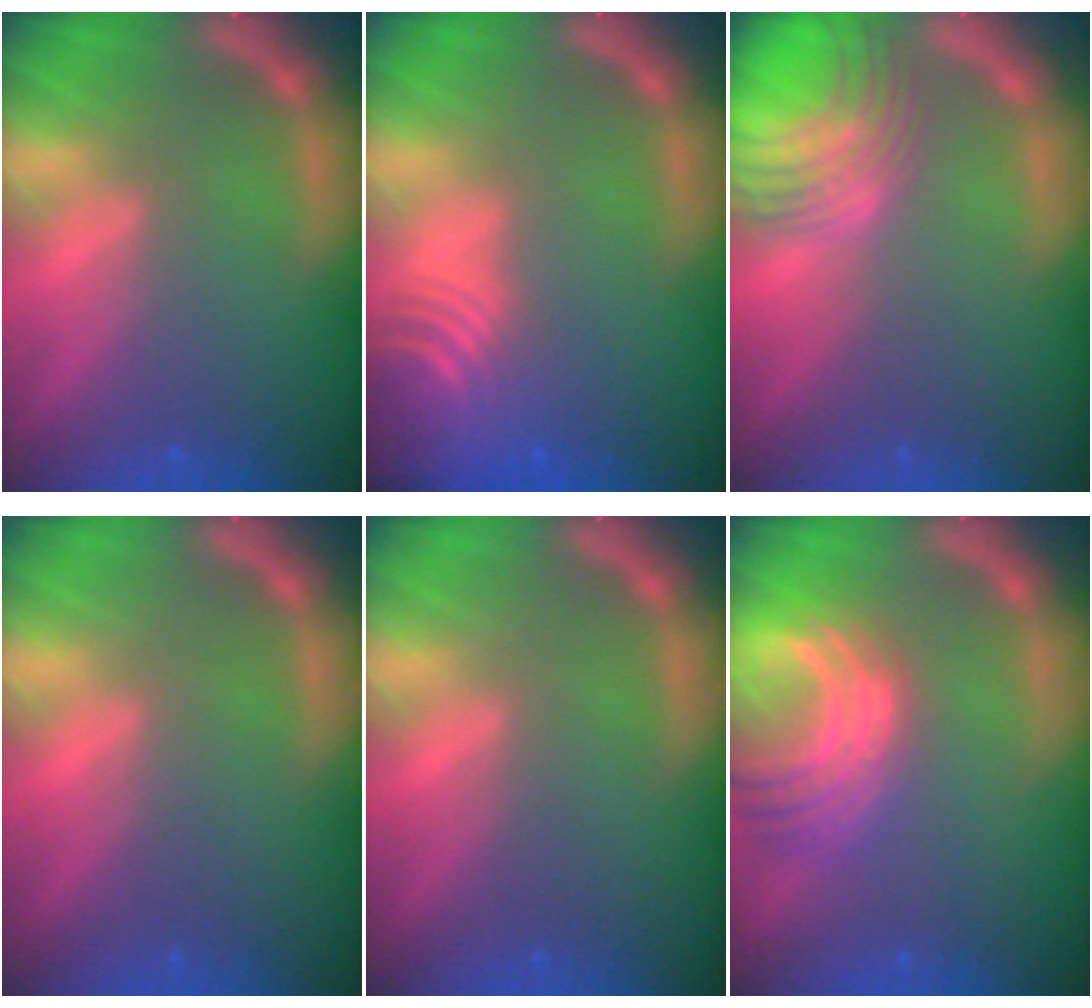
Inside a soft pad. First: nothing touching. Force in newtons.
{"total": 9.1}
{"total": 8.5}
{"total": 0.0}
{"total": 0.0}
{"total": 8.5}